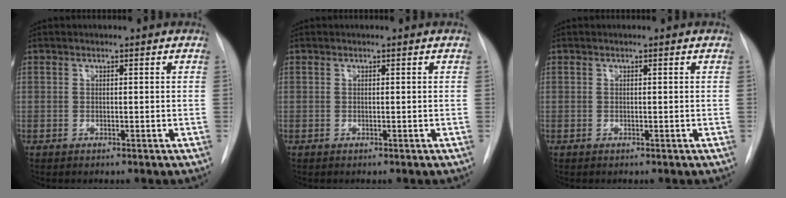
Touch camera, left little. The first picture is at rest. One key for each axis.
{"total": 0.0}
{"total": 0.0}